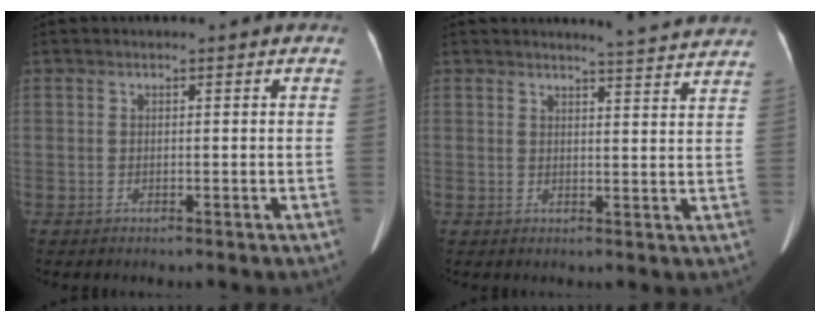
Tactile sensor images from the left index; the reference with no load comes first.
{"total": 7.4, "force": [7.2, -0.7, 1.5], "torque": [-0.032, -0.012, 0.074]}